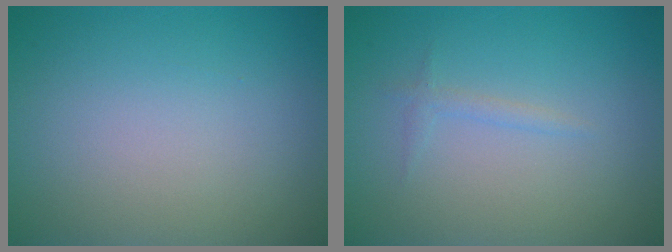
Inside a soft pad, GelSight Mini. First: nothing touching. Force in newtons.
{"total": 0.8, "press": 0.8, "slide": 0.1}